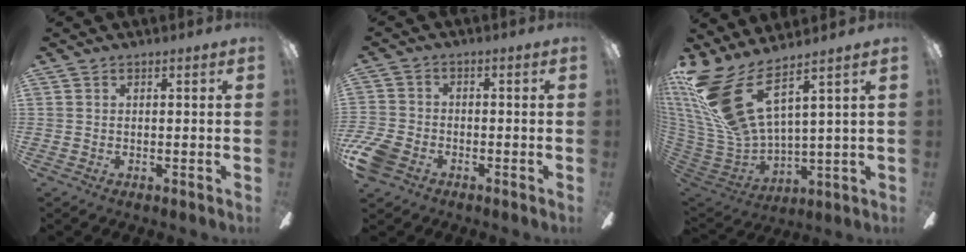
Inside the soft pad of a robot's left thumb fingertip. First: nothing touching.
{"total": 7.1, "force": [-3.8, 4.8, 3.5], "torque": [-0.089, 0.018, -0.075]}
{"total": 19.9, "force": [10.8, 7.5, 14.9], "torque": [-0.344, -0.060, 0.190]}